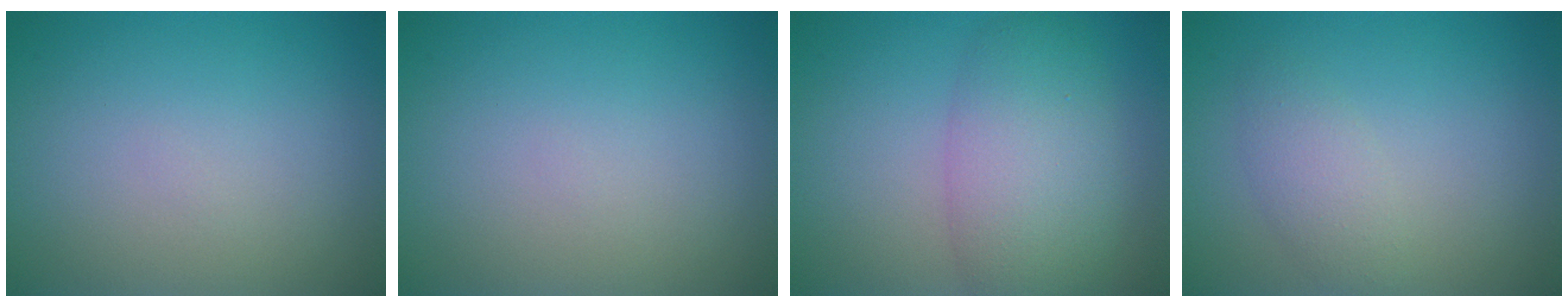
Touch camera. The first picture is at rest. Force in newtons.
{"total": 0.0}
{"total": 6.1, "press": 6.1, "slide": 0.2}
{"total": 2.1, "press": 2.1, "slide": 0.1}